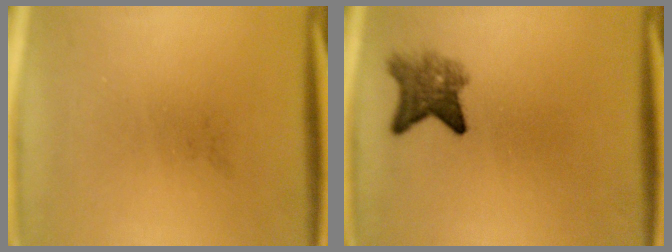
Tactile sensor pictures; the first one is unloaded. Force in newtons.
{"total": 4.5}